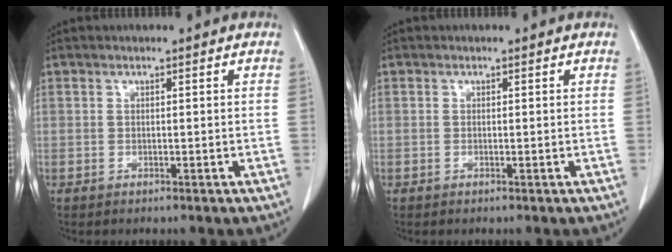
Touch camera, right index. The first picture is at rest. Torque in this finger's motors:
{"motor_torque": [0.05, -0.03, 0.01, 0.01]}